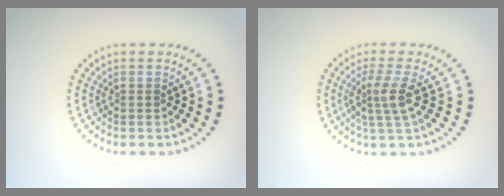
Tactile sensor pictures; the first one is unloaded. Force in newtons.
{"total": 2.9, "press": 2.3, "slide": 1.8}